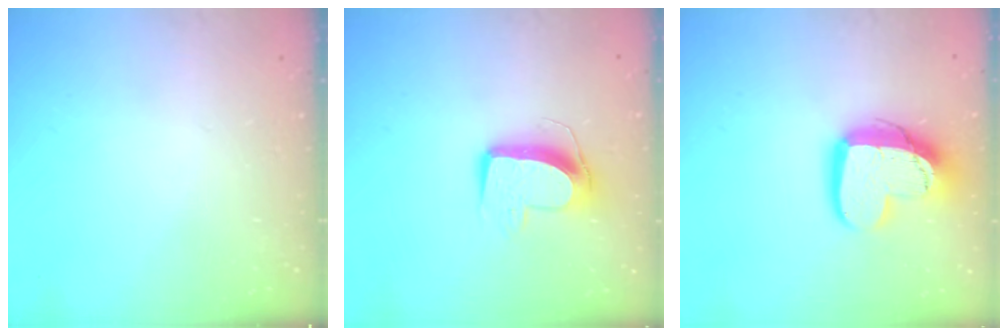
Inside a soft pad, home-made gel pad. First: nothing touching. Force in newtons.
{"total": 10.8, "press": 10.7, "slide": 0.7}
{"total": 14.7, "press": 14.6, "slide": 1.2}